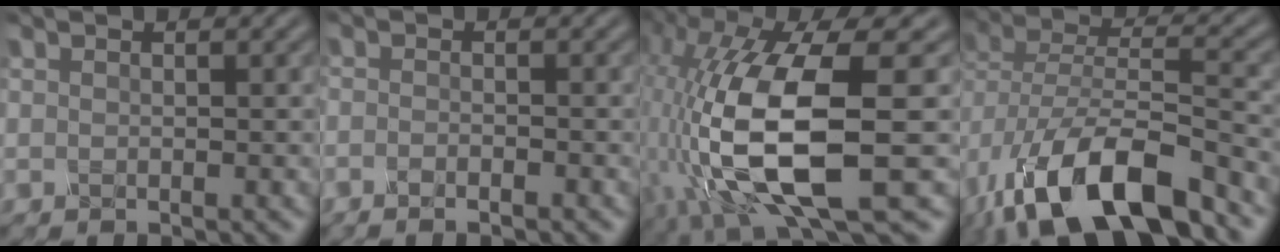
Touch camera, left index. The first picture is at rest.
{"total": 1.1, "force": [-1.0, 0.2, 0.3], "torque": [-0.004, -0.003, -0.022]}
{"total": 14.0, "force": [-2.6, 5.5, 12.6], "torque": [-0.265, -0.025, -0.045]}
{"total": 13.2, "force": [-8.3, 5.1, 9.0], "torque": [-0.174, -0.016, -0.155]}